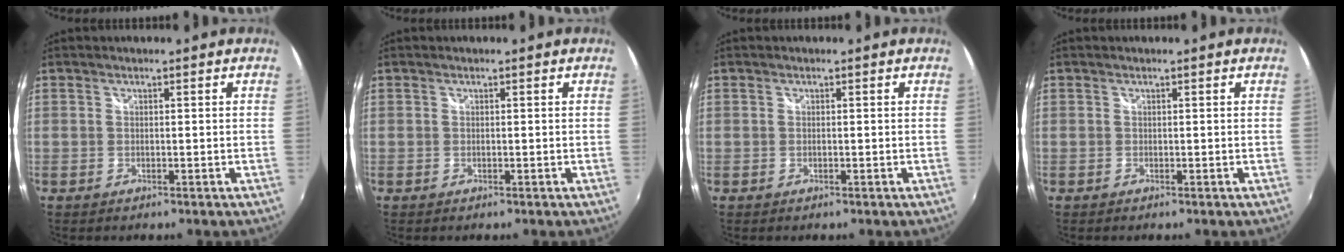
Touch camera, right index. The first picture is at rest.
{"total": 0.0}
{"total": 0.0}
{"total": 0.0}